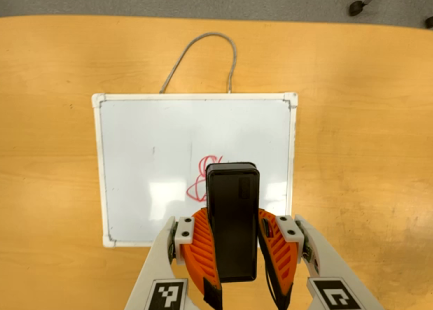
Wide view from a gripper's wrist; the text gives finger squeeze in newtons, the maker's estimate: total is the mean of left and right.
{"total": 9.8, "left": 8.6, "right": 11.0}